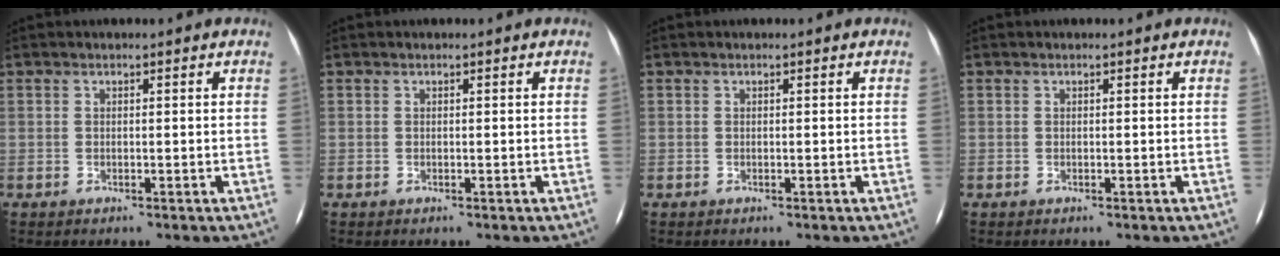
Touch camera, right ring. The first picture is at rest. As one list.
[{"total": 0.0}, {"total": 0.0}, {"total": 0.0}]